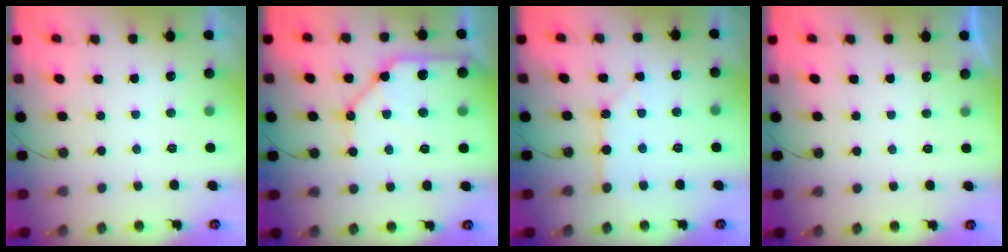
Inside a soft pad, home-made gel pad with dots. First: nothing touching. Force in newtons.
{"total": 14.1, "press": 13.9, "slide": 1.8}
{"total": 2.9, "press": 2.9, "slide": 0.5}
{"total": 3.1, "press": 3.1, "slide": 0.4}